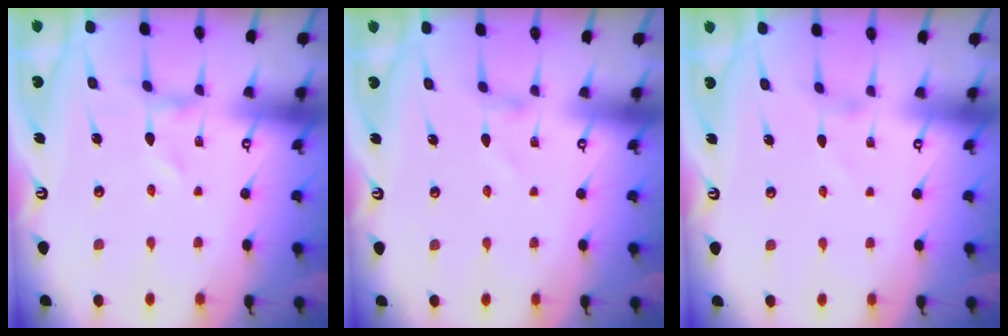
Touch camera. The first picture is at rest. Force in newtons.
{"total": 0.0}
{"total": 0.6, "press": 0.5, "slide": 0.3}